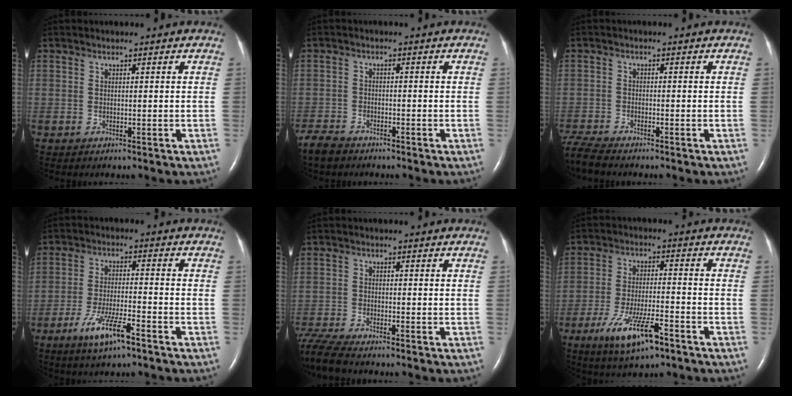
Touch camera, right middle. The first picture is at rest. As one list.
[{"total": 4.4, "force": [-3.9, 1.5, 1.2], "torque": [-0.023, -0.009, -0.073]}, {"total": 5.0, "force": [-4.7, 0.2, 1.6], "torque": [-0.037, -0.019, -0.091]}, {"total": 7.6, "force": [-4.8, 0.9, 5.8], "torque": [-0.120, -0.011, -0.085]}, {"total": 7.3, "force": [-6.7, 0.2, 3.0], "torque": [-0.067, -0.018, -0.125]}, {"total": 10.1, "force": [-6.0, 2.0, 7.9], "torque": [-0.154, -0.018, -0.100]}]